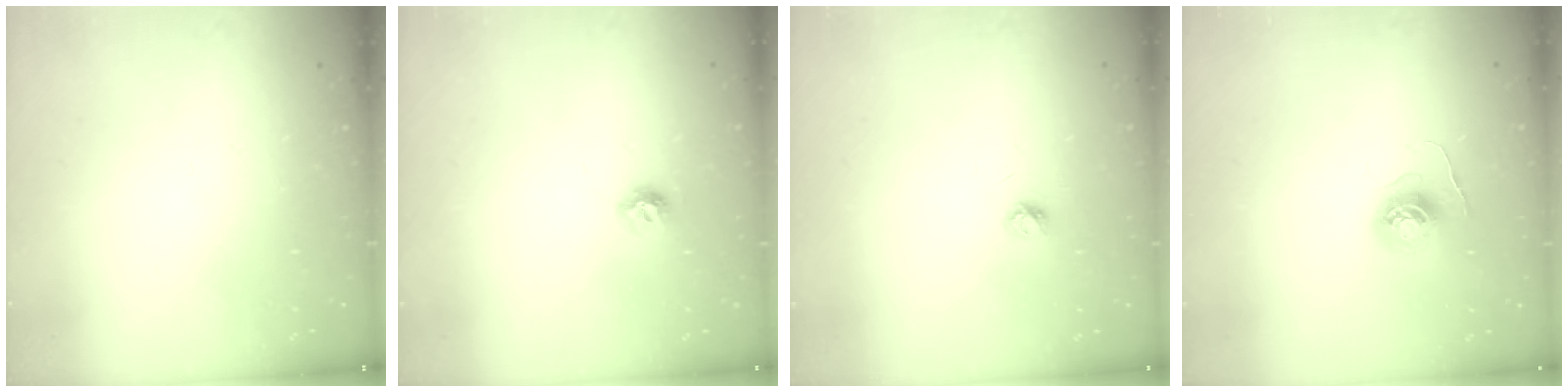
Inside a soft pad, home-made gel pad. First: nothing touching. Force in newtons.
{"total": 6.1, "press": 6.0, "slide": 0.9}
{"total": 3.7, "press": 3.7, "slide": 0.5}
{"total": 5.9, "press": 5.9, "slide": 0.3}